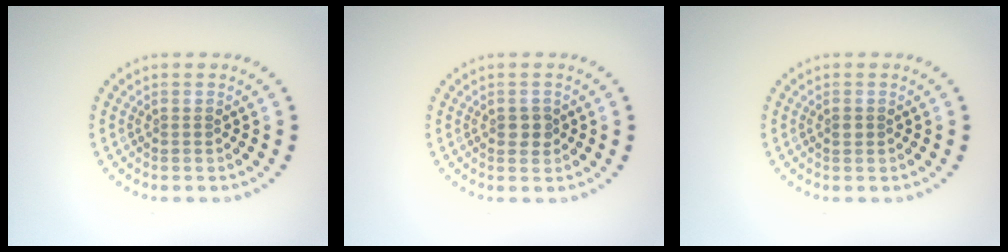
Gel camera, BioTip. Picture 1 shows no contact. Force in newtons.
{"total": 1.4, "press": 1.4, "slide": 0.1}
{"total": 0.9, "press": 0.9, "slide": 0.1}